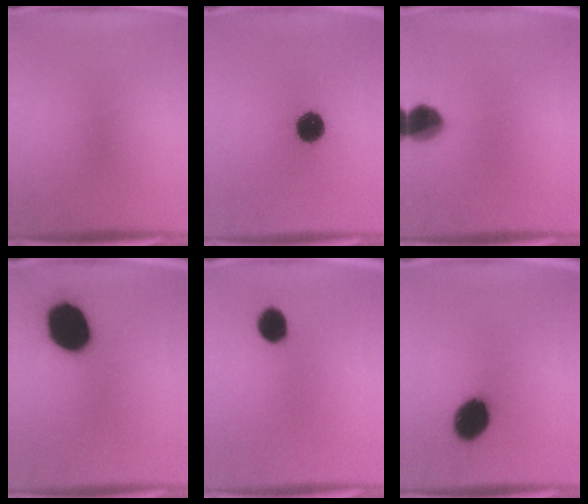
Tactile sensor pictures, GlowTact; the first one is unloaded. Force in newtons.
{"total": 10.4}
{"total": 8.4}
{"total": 18.9}
{"total": 6.2}
{"total": 11.8}